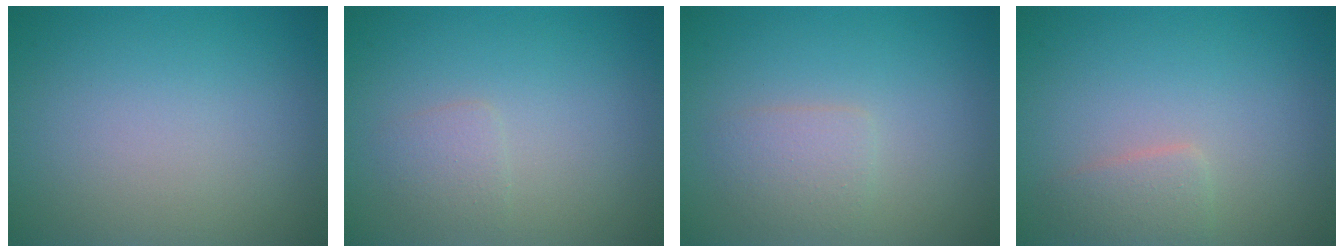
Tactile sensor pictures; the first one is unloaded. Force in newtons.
{"total": 1.3, "press": 1.3, "slide": 0.0}
{"total": 1.9, "press": 1.9, "slide": 0.0}
{"total": 1.7, "press": 1.7, "slide": 0.1}